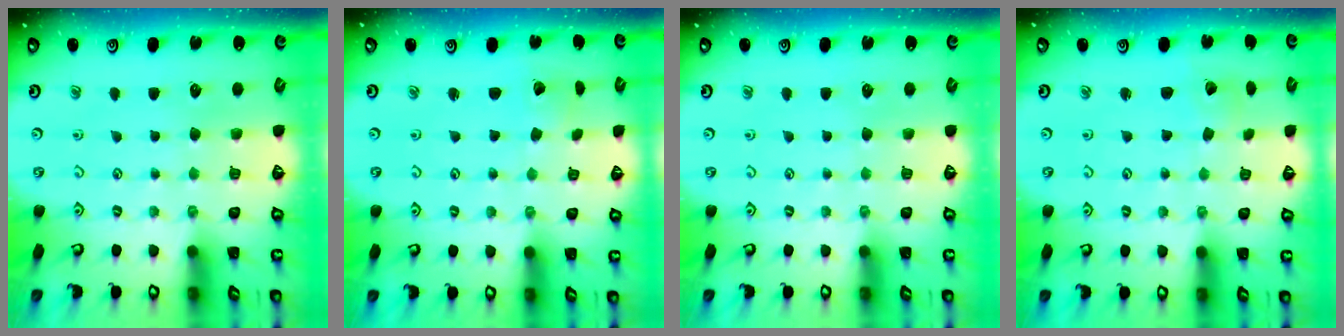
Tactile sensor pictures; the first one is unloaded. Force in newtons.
{"total": 1.5, "press": 1.5, "slide": 0.0}
{"total": 0.0}
{"total": 1.6, "press": 1.6, "slide": 0.1}